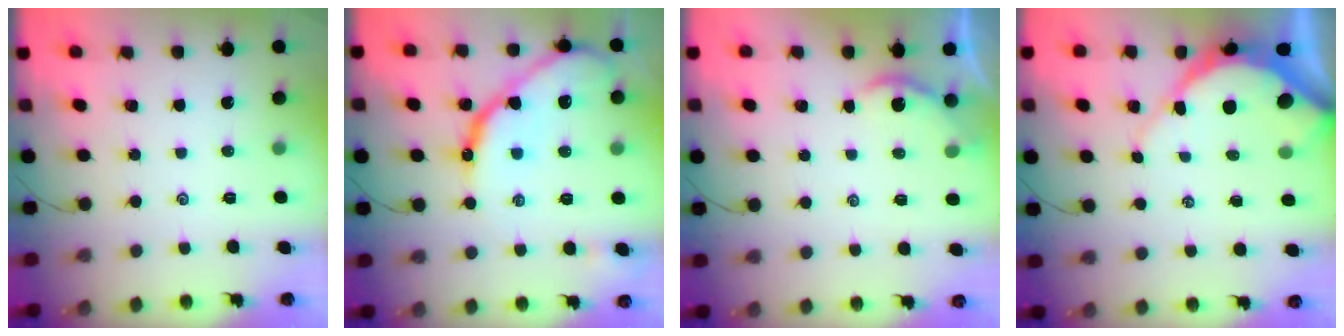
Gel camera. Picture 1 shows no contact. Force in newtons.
{"total": 15.8, "press": 15.8, "slide": 1.1}
{"total": 2.3, "press": 2.3, "slide": 0.3}
{"total": 9.5, "press": 9.5, "slide": 1.2}